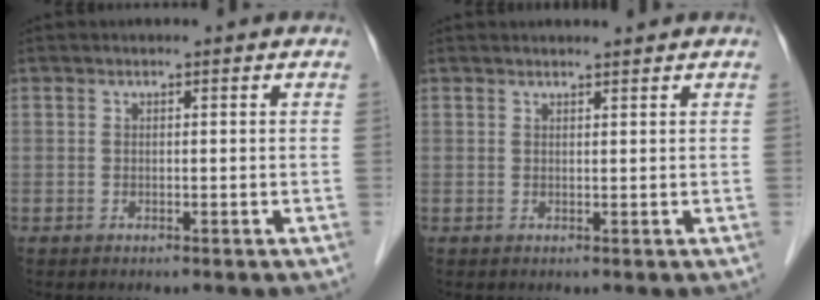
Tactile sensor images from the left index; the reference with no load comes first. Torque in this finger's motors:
{"motor_torque": [0.29, -0.42, 0.00, 0.01]}